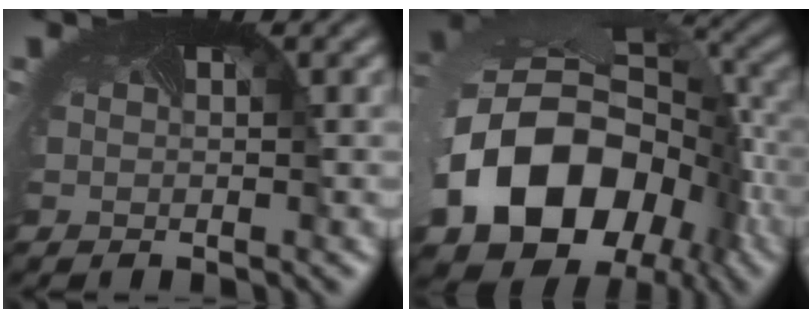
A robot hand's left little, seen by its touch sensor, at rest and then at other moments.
{"total": 18.0, "force": [-5.6, 14.1, 9.7], "torque": [-0.238, -0.045, -0.089]}